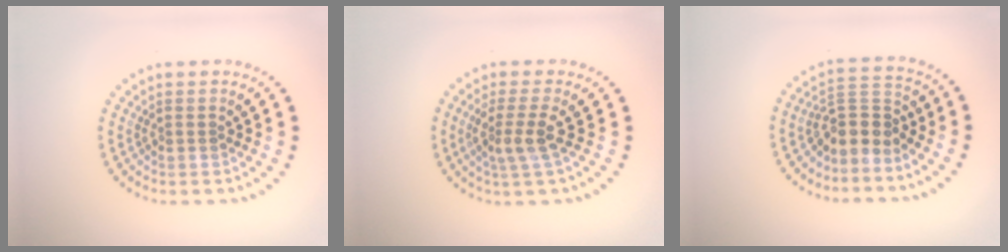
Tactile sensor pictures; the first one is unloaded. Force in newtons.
{"total": 2.7, "press": 1.9, "slide": 1.8}
{"total": 3.2, "press": 2.4, "slide": 2.1}